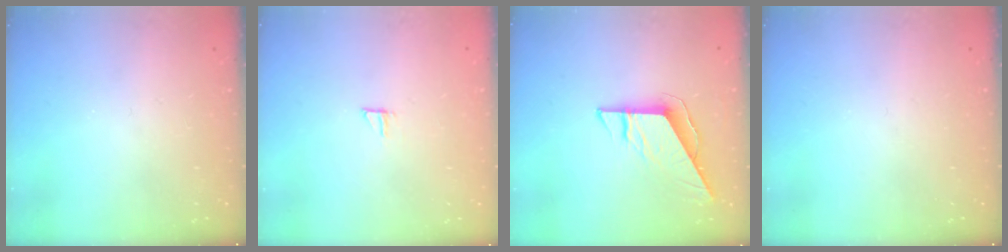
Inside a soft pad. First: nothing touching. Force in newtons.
{"total": 5.4, "press": 5.4, "slide": 0.5}
{"total": 8.1, "press": 8.1, "slide": 0.4}
{"total": 0.0}